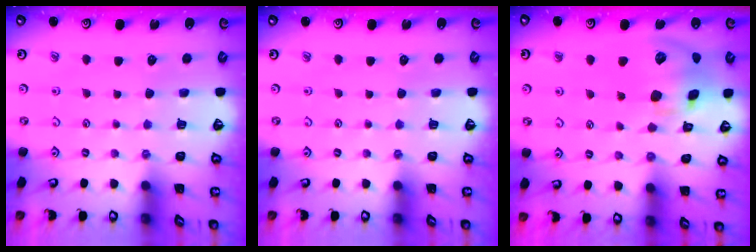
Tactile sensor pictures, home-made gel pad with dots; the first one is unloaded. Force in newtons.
{"total": 0.0}
{"total": 18.2, "press": 18.0, "slide": 2.8}